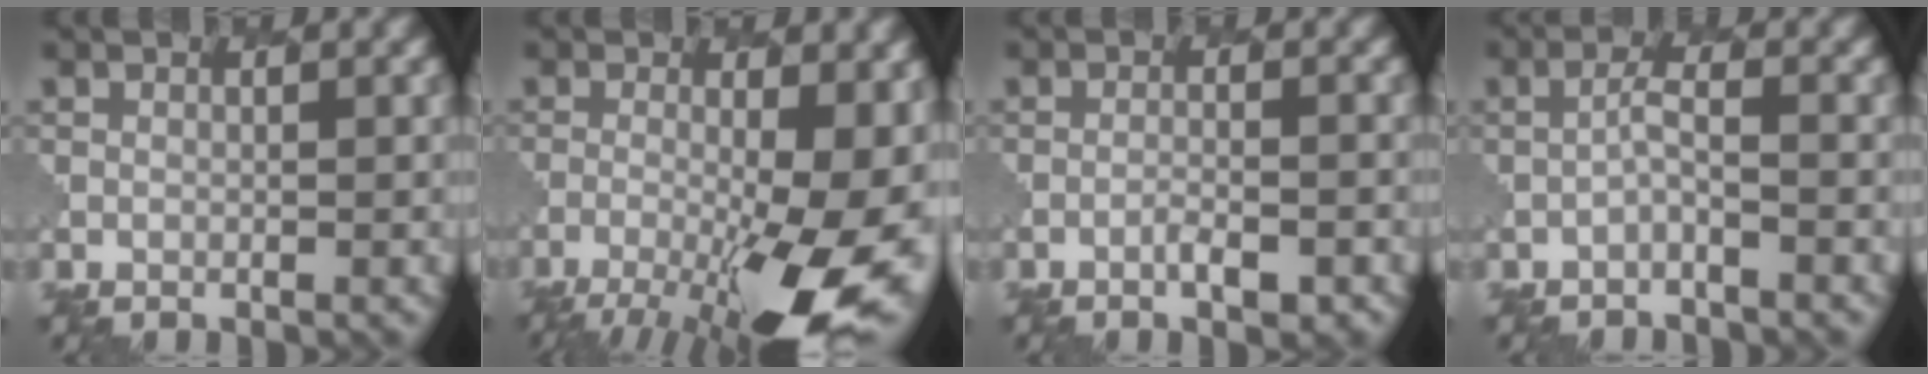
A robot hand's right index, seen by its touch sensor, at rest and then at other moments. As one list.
[{"total": 12.9, "force": [-4.6, 3.9, 11.4], "torque": [-0.177, -0.021, -0.064]}, {"total": 1.9, "force": [-1.0, 0.4, 1.5], "torque": [-0.026, 0.003, -0.017]}, {"total": 1.2, "force": [-0.5, 0.1, 1.1], "torque": [-0.023, 0.008, -0.011]}]